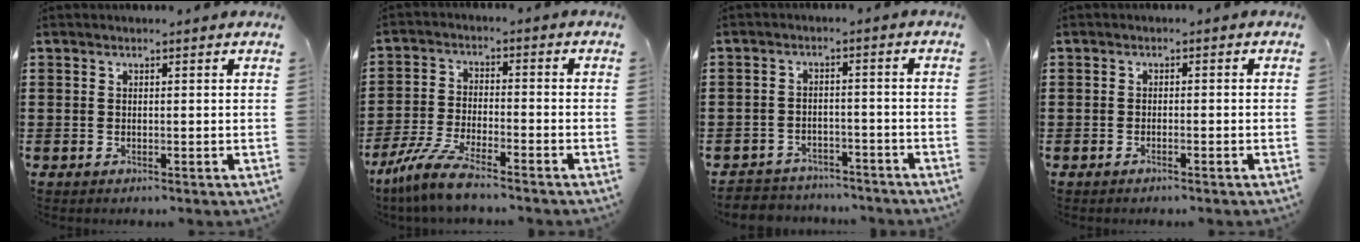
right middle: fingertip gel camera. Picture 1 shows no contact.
{"total": 6.6, "force": [-5.5, 0.3, 3.6], "torque": [-0.090, -0.015, -0.111]}
{"total": 3.0, "force": [-3.0, 0.6, -0.4], "torque": [-0.003, 0.000, -0.066]}
{"total": 0.7, "force": [-0.4, 0.0, 0.5], "torque": [-0.009, -0.002, -0.008]}